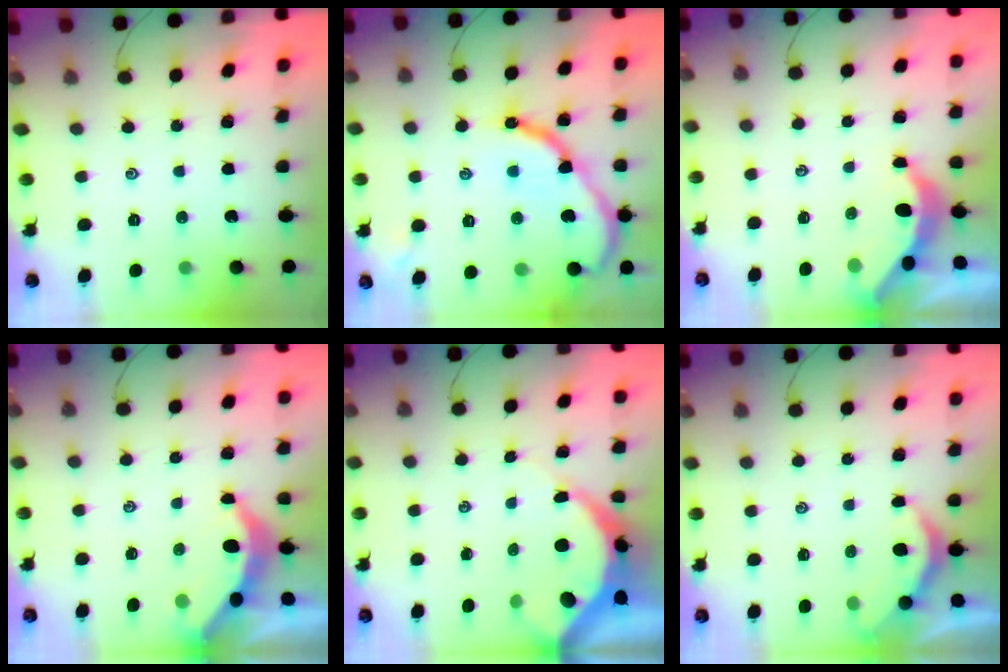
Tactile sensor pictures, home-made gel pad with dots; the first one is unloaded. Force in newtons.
{"total": 13.1, "press": 13.1, "slide": 0.7}
{"total": 4.0, "press": 3.9, "slide": 0.4}
{"total": 3.8, "press": 3.8, "slide": 0.4}
{"total": 8.2, "press": 8.1, "slide": 0.8}
{"total": 2.6, "press": 2.5, "slide": 0.2}